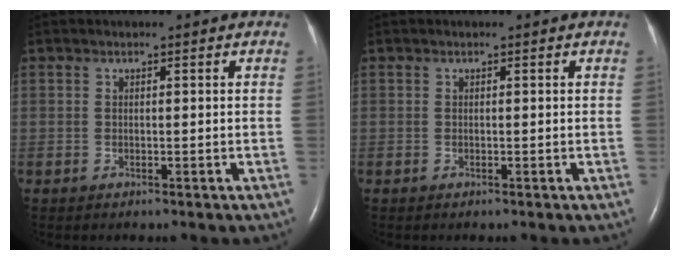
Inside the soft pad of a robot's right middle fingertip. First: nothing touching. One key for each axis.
{"total": 0.0}